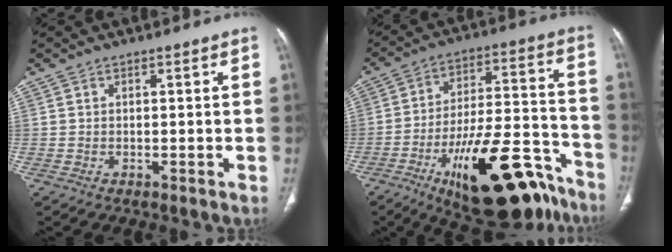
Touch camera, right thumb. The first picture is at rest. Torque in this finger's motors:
{"motor_torque": [3.69, 1.30, 1.37, -1.40, 0.31]}